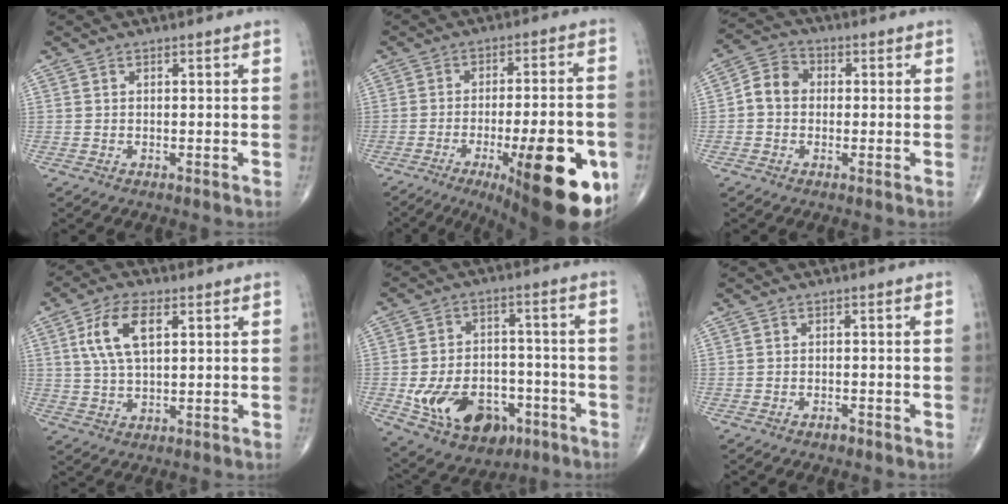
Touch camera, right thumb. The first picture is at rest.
{"total": 24.2, "force": [-9.3, 7.1, 21.1], "torque": [-0.237, 0.018, -0.118]}
{"total": 5.9, "force": [-0.3, 5.0, 3.2], "torque": [-0.043, 0.022, -0.018]}
{"total": 9.1, "force": [2.8, 4.3, 7.5], "torque": [-0.149, 0.003, 0.055]}
{"total": 16.4, "force": [-6.1, 11.2, 10.4], "torque": [-0.145, 0.039, -0.081]}
{"total": 1.2, "force": [-1.0, 0.5, 0.5], "torque": [-0.007, 0.003, -0.017]}